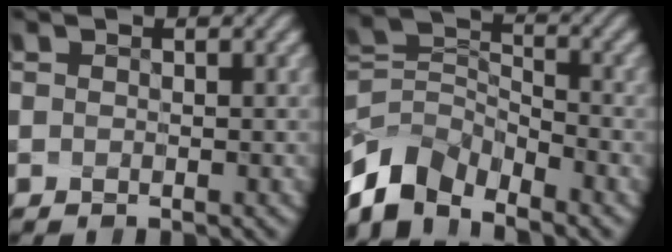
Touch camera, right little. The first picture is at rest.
{"total": 6.5, "force": [-4.9, 3.4, 2.6], "torque": [-0.045, 0.001, -0.105]}